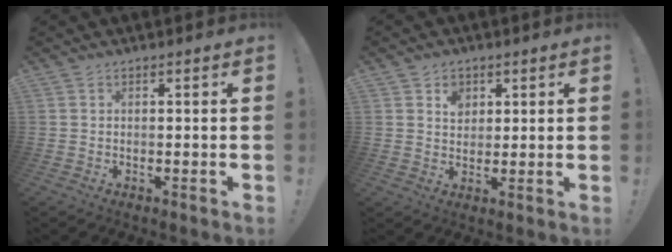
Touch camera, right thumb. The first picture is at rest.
{"total": 4.8, "force": [2.5, 3.8, 1.6], "torque": [-0.003, -0.014, 0.040]}